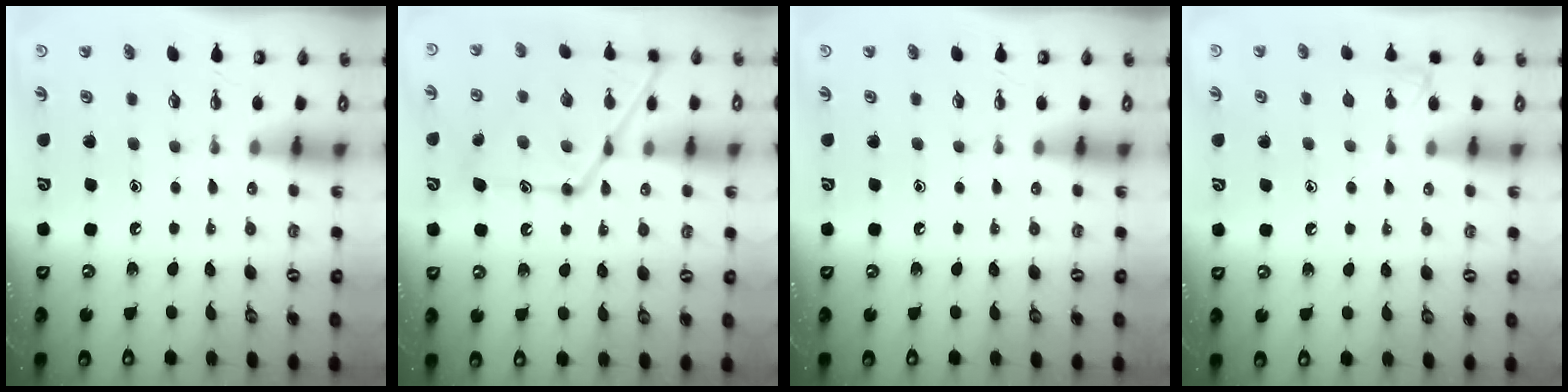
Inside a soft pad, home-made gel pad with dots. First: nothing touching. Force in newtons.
{"total": 16.1, "press": 16.0, "slide": 1.2}
{"total": 0.0}
{"total": 6.5, "press": 6.4, "slide": 0.7}